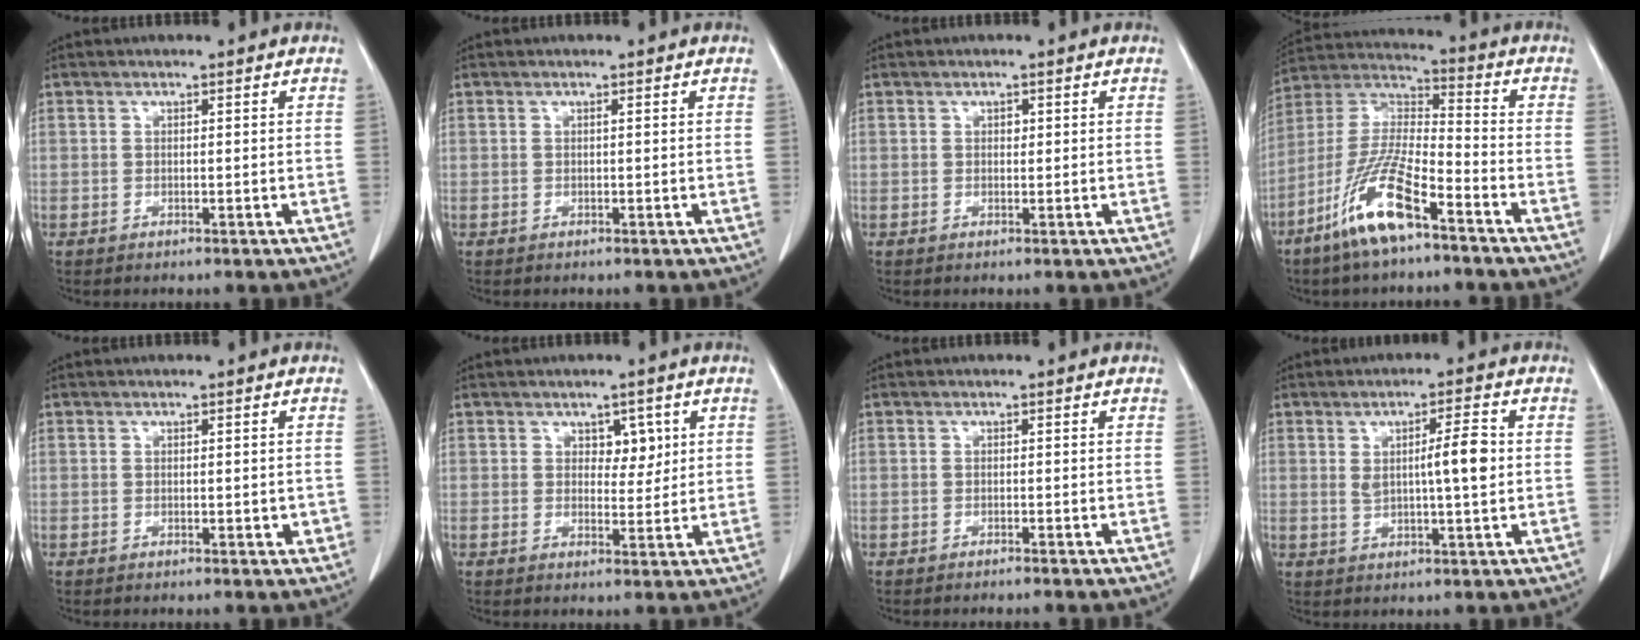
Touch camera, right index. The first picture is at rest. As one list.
[{"total": 0.0}, {"total": 0.7, "force": [0.2, 0.5, 0.4], "torque": [-0.007, 0.001, 0.004]}, {"total": 13.3, "force": [-8.0, 2.3, 10.4], "torque": [-0.222, -0.018, -0.155]}, {"total": 1.6, "force": [-0.1, 0.9, 1.3], "torque": [-0.015, 0.003, 0.002]}, {"total": 3.3, "force": [1.3, 2.1, 2.2], "torque": [-0.020, 0.001, 0.020]}, {"total": 1.3, "force": [-1.1, -0.3, 0.6], "torque": [-0.006, 0.003, -0.015]}, {"total": 6.0, "force": [0.8, 0.8, 5.9], "torque": [-0.095, 0.005, 0.014]}]